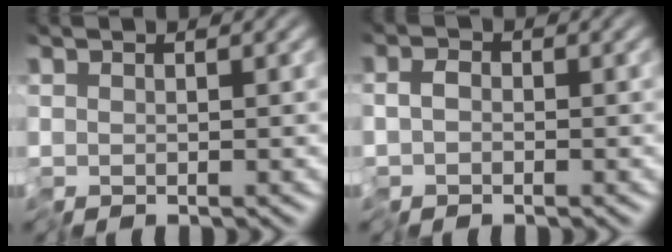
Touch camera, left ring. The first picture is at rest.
{"total": 1.2, "force": [-0.8, 0.5, 0.6], "torque": [-0.001, -0.001, -0.022]}